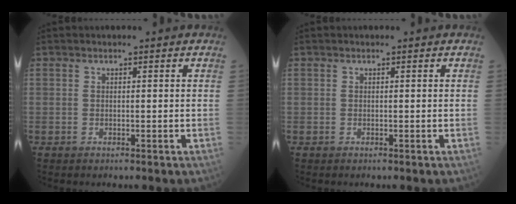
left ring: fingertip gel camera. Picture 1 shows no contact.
{"total": 0.0}